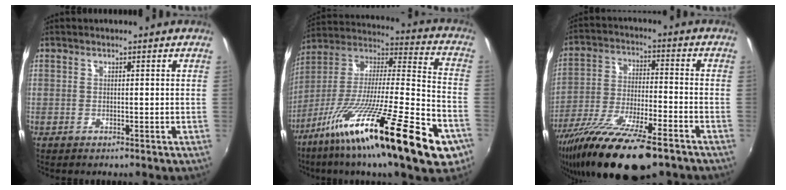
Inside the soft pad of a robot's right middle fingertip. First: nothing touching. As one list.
[{"total": 31.1, "force": [-17.8, 4.5, 25.1], "torque": [-0.397, -0.050, -0.295]}, {"total": 20.0, "force": [-14.4, 4.8, 13.1], "torque": [-0.254, -0.053, -0.250]}]